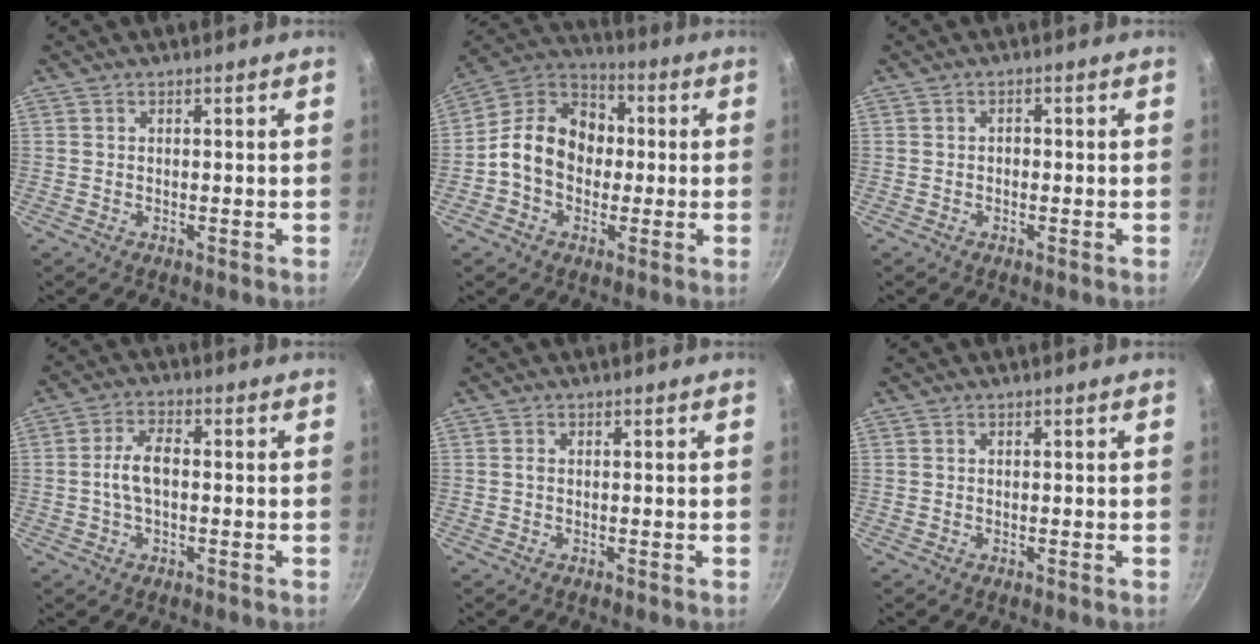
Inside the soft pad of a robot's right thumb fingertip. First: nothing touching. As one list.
[{"total": 14.2, "force": [-0.5, 11.2, 8.7], "torque": [-0.105, 0.039, -0.032]}, {"total": 0.9, "force": [-0.4, 0.7, 0.4], "torque": [-0.006, 0.005, -0.007]}, {"total": 6.0, "force": [-0.3, 3.2, 5.1], "torque": [-0.098, 0.021, -0.011]}, {"total": 0.6, "force": [0.0, 0.3, 0.5], "torque": [-0.011, 0.003, -0.002]}, {"total": 0.0}]